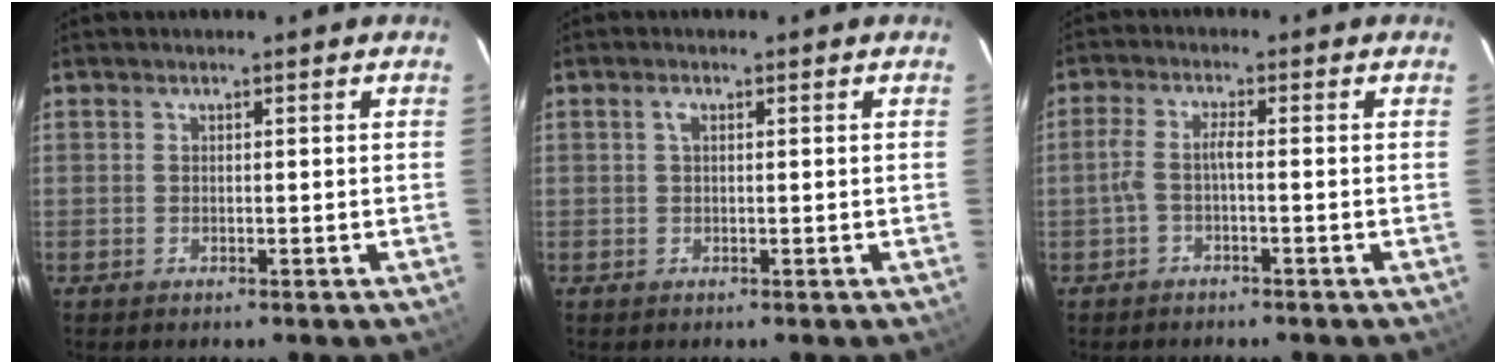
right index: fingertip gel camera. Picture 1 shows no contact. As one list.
[{"total": 1.1, "force": [0.3, 0.5, 0.9], "torque": [-0.019, 0.004, 0.004]}, {"total": 2.9, "force": [-1.3, 0.2, 2.6], "torque": [-0.062, 0.006, -0.026]}]